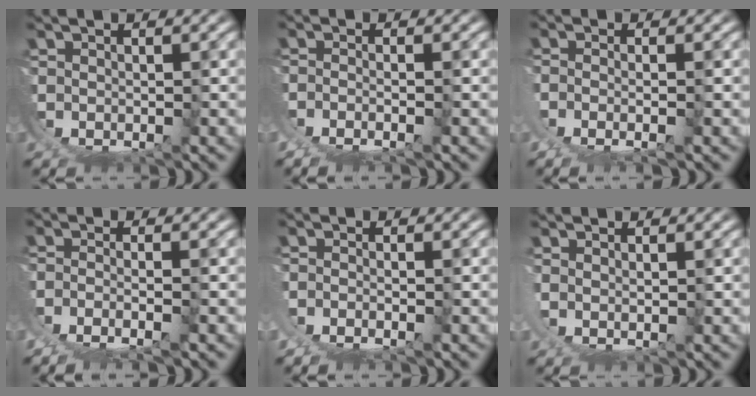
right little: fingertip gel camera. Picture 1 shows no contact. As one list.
[{"total": 2.5, "force": [-1.0, 0.8, 2.1], "torque": [-0.045, -0.011, -0.009]}, {"total": 2.1, "force": [0.0, -0.1, 2.1], "torque": [-0.048, -0.012, 0.010]}, {"total": 3.2, "force": [-0.8, 1.3, 2.8], "torque": [-0.061, -0.017, -0.003]}, {"total": 1.8, "force": [-0.8, 0.9, 1.4], "torque": [-0.030, -0.007, -0.009]}, {"total": 1.8, "force": [1.6, -0.5, 0.7], "torque": [-0.018, 0.000, 0.028]}]